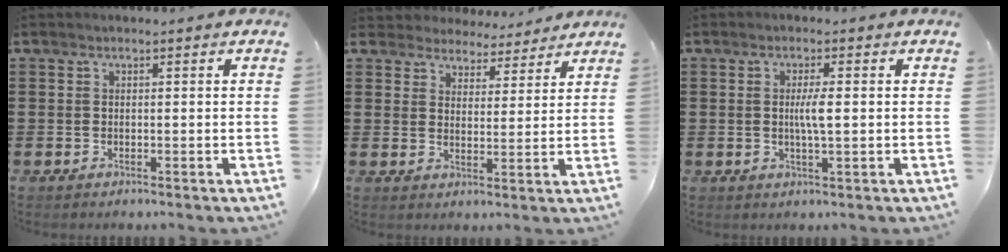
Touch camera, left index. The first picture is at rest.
{"total": 4.4, "force": [4.3, 1.0, -0.1], "torque": [-0.021, -0.019, 0.077]}
{"total": 3.3, "force": [0.2, 0.3, 3.3], "torque": [-0.062, -0.003, 0.002]}